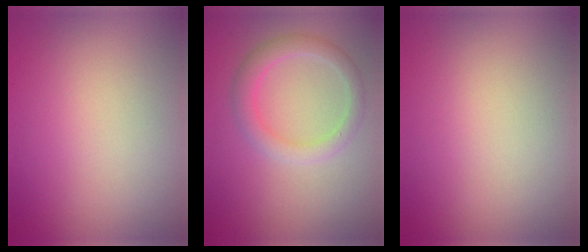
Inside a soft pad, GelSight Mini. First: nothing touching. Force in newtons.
{"total": 2.6, "press": 2.6, "slide": 0.2}
{"total": 0.0}